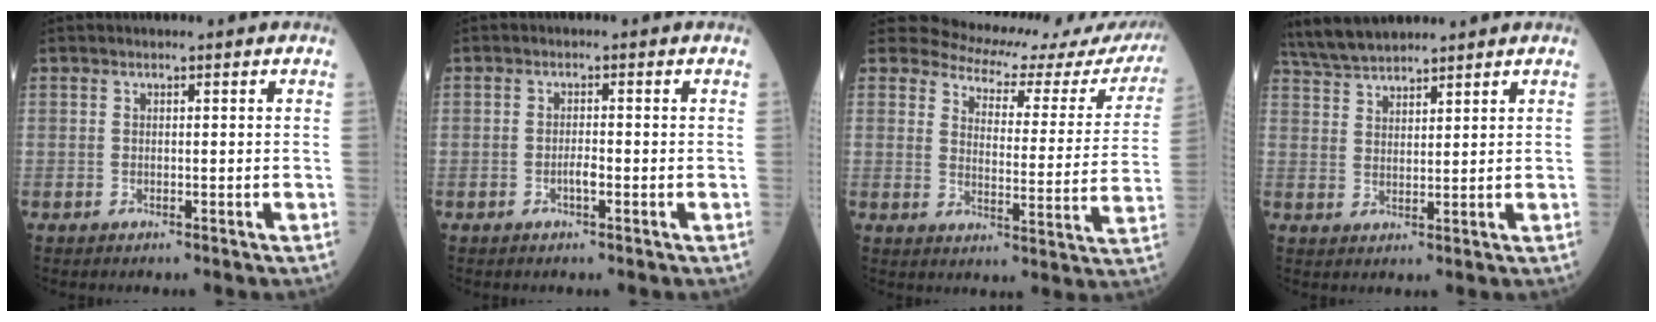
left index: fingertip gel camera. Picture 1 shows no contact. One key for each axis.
{"total": 1.7, "fx": -1.1, "fy": 0.3, "fz": 1.2, "tx": -0.023, "ty": -0.003, "tz": -0.020}
{"total": 17.6, "fx": 16.7, "fy": 4.4, "fz": 3.3, "tx": -0.025, "ty": -0.070, "tz": 0.171}
{"total": 7.0, "fx": 6.5, "fy": 1.0, "fz": 2.5, "tx": -0.059, "ty": 0.022, "tz": 0.128}